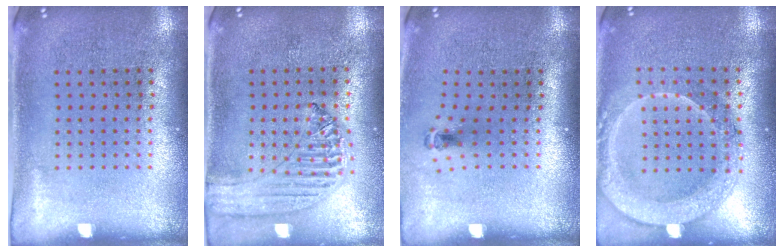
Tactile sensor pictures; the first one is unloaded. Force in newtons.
{"total": 1.2, "press": 1.2, "slide": 0.2}
{"total": 0.6, "press": 0.3, "slide": 0.5}
{"total": 1.9, "press": 1.8, "slide": 0.6}